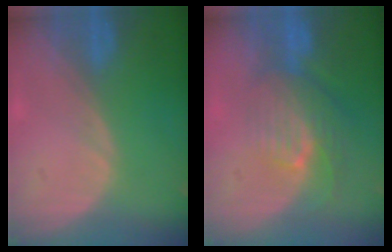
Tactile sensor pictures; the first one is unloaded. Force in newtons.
{"total": 8.2, "press": 7.3, "slide": 3.7}